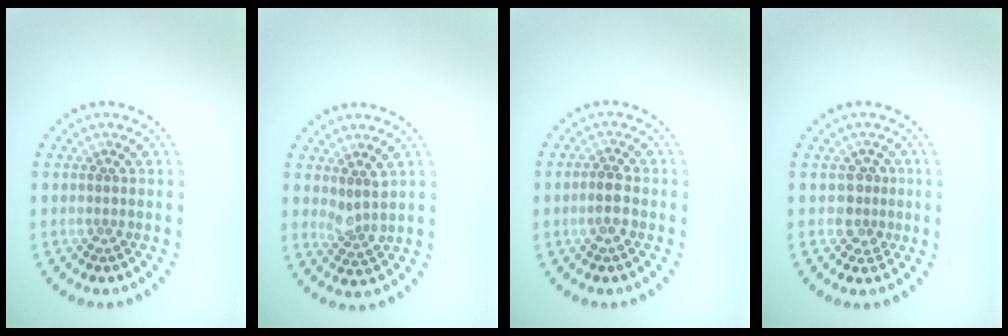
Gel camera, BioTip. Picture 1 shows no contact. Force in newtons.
{"total": 1.9, "press": 1.5, "slide": 1.1}
{"total": 2.1, "press": 1.9, "slide": 0.7}
{"total": 2.1, "press": 1.7, "slide": 1.2}